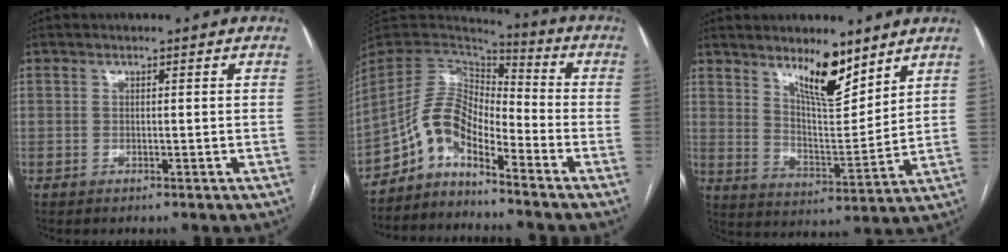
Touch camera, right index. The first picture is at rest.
{"total": 9.2, "force": [-6.7, 3.2, 5.5], "torque": [-0.109, 0.029, -0.128]}
{"total": 9.9, "force": [7.1, 2.4, 6.4], "torque": [-0.112, -0.014, 0.130]}